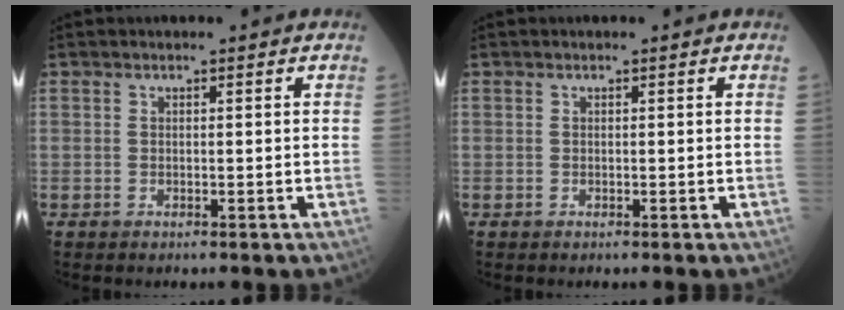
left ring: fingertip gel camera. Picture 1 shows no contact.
{"total": 0.0}